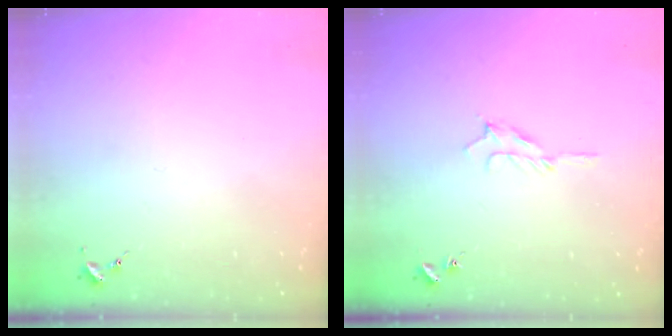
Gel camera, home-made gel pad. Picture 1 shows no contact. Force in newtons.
{"total": 6.3, "press": 6.3, "slide": 0.7}